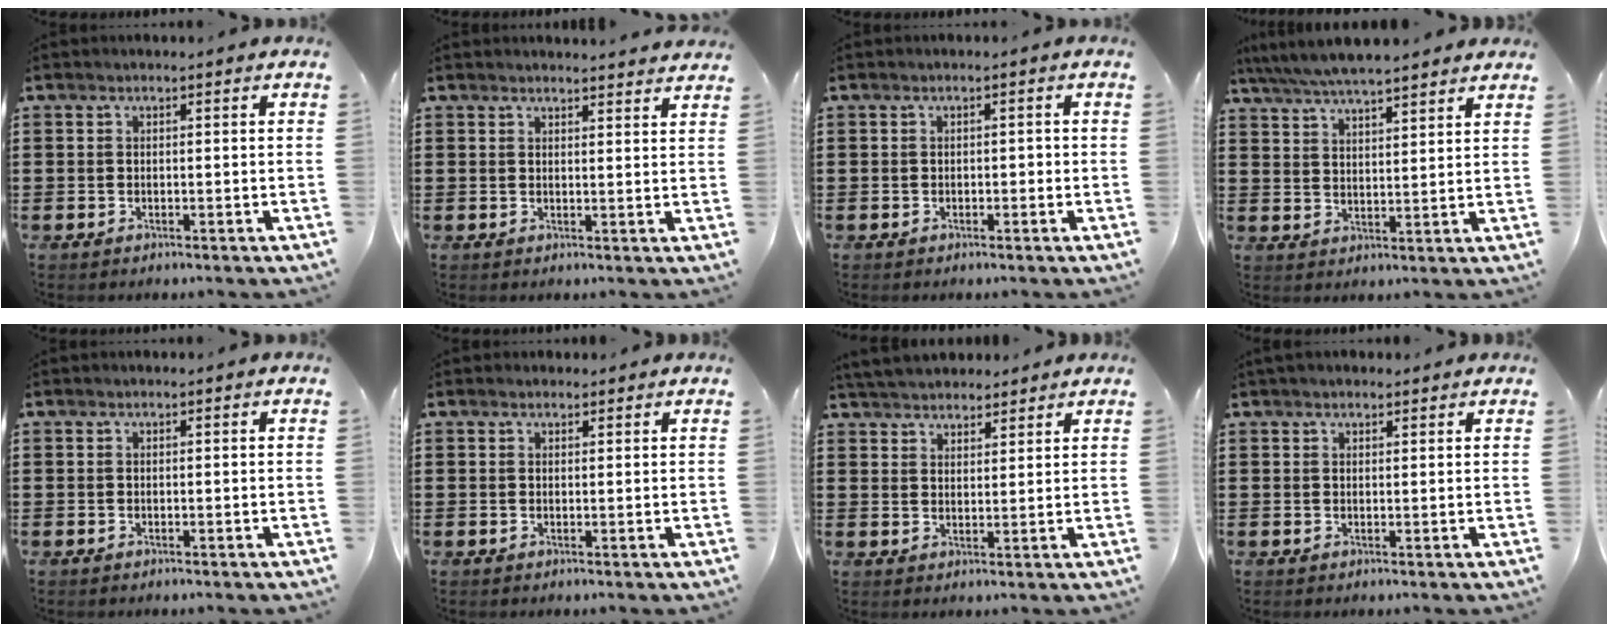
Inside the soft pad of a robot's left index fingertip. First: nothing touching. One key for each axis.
{"total": 2.2, "fx": 2.2, "fy": -0.1, "fz": 0.1, "tx": -0.008, "ty": -0.005, "tz": 0.042}
{"total": 0.7, "fx": -0.4, "fy": 0.4, "fz": 0.5, "tx": -0.012, "ty": 0.001, "tz": -0.008}
{"total": 5.4, "fx": 5.1, "fy": 0.2, "fz": 1.7, "tx": -0.053, "ty": -0.019, "tz": 0.091}
{"total": 0.0}
{"total": 0.9, "fx": 0.9, "fy": 0.3, "fz": 0.1, "tx": -0.004, "ty": 0.002, "tz": 0.017}
{"total": 4.0, "fx": 3.9, "fy": 1.0, "fz": 0.3, "tx": -0.020, "ty": -0.006, "tz": 0.073}
{"total": 1.5, "fx": 1.3, "fy": 0.5, "fz": 0.5, "tx": -0.011, "ty": 0.004, "tz": 0.025}